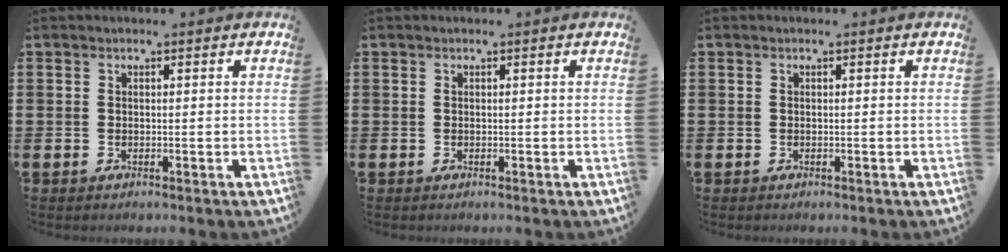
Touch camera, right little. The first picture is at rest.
{"total": 0.0}
{"total": 0.0}